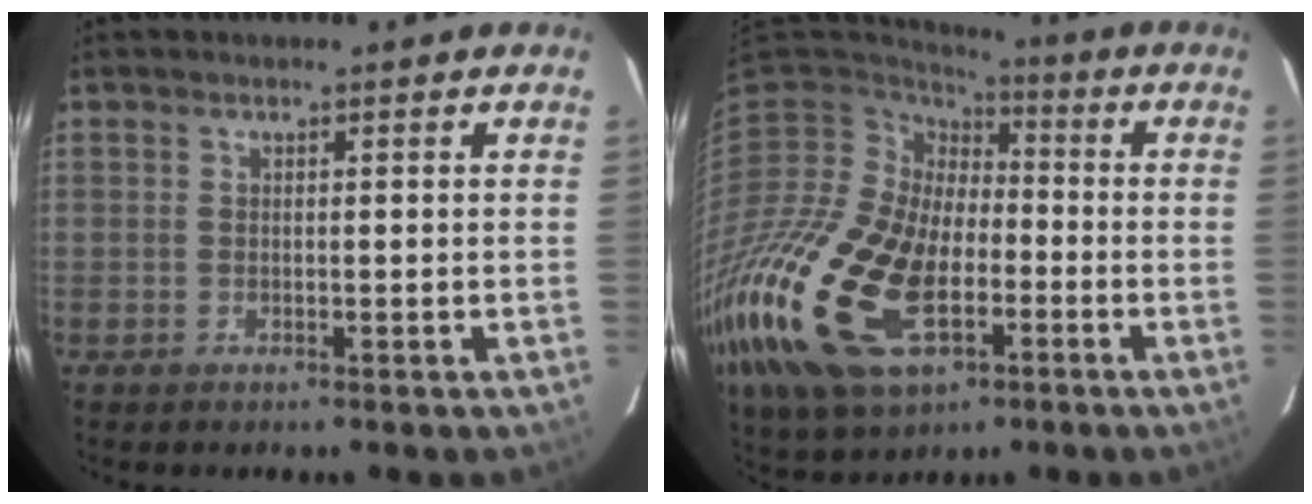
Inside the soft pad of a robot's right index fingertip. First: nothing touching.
{"total": 30.2, "force": [-11.4, 18.0, 21.4], "torque": [-0.500, -0.050, -0.204]}